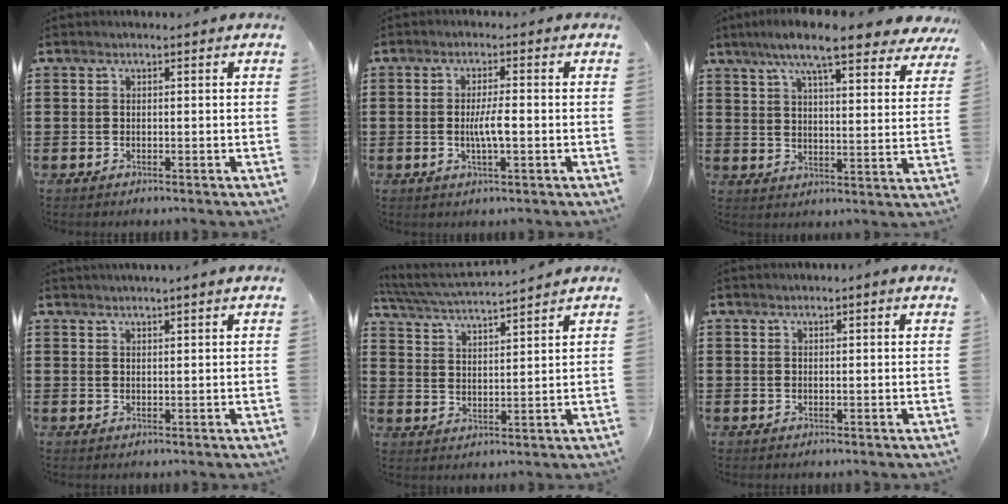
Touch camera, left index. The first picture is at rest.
{"total": 3.7, "force": [-0.5, 1.0, 3.5], "torque": [-0.070, 0.000, -0.011]}
{"total": 10.2, "force": [8.1, 1.0, 6.1], "torque": [-0.126, -0.027, 0.137]}
{"total": 1.5, "force": [1.5, -0.3, 0.2], "torque": [-0.005, 0.000, 0.030]}
{"total": 4.4, "force": [4.2, -0.1, 1.3], "torque": [-0.046, -0.026, 0.070]}
{"total": 0.9, "force": [0.8, -0.2, 0.4], "torque": [-0.008, -0.001, 0.016]}